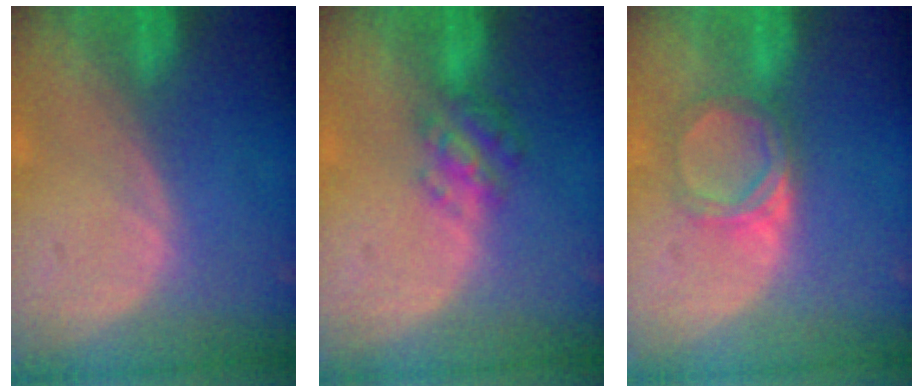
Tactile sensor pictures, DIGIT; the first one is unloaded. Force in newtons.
{"total": 4.9, "press": 4.5, "slide": 2.0}
{"total": 5.3, "press": 4.7, "slide": 2.4}